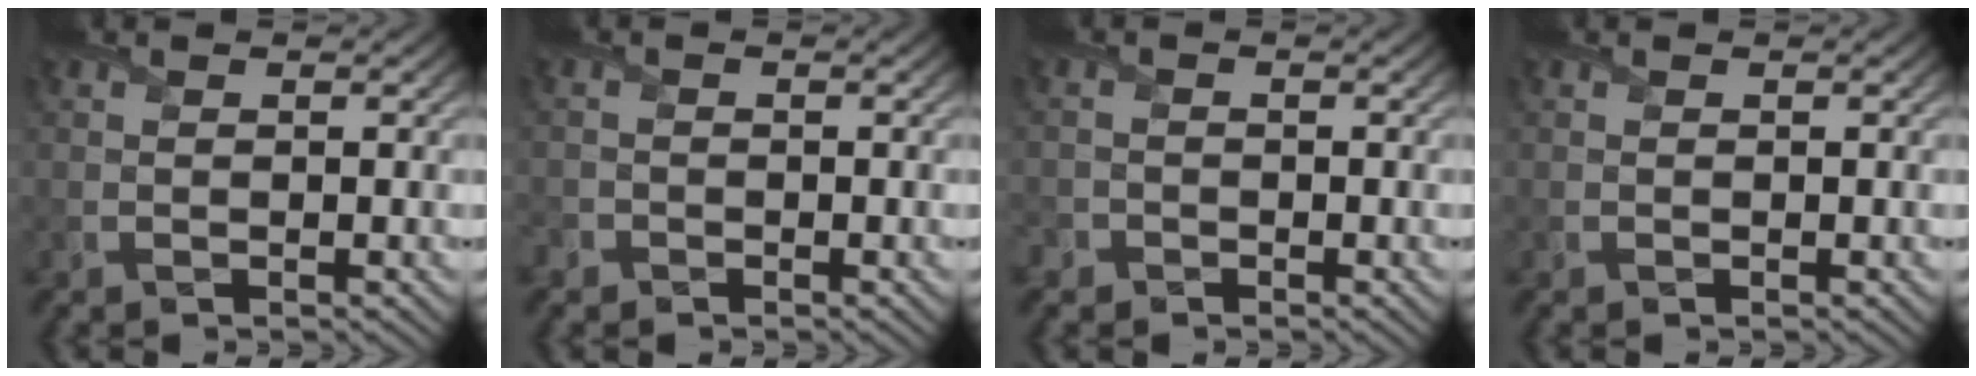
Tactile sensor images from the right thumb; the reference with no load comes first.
{"total": 1.2, "force": [-0.9, 0.8, 0.1], "torque": [0.000, -0.002, -0.022]}
{"total": 1.5, "force": [-1.1, 1.1, 0.1], "torque": [0.003, -0.002, -0.027]}
{"total": 0.0}